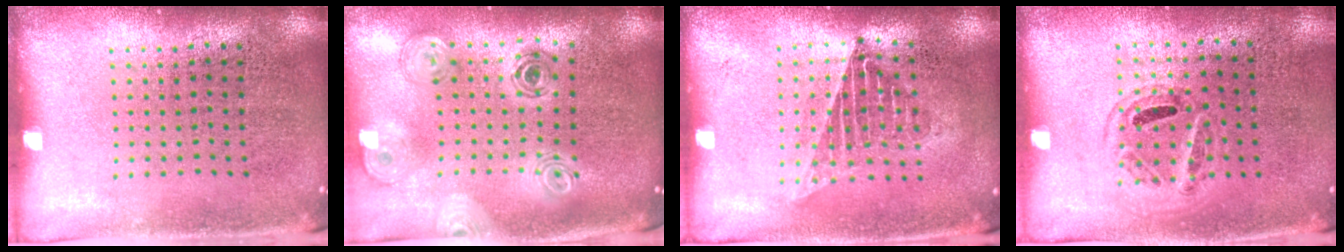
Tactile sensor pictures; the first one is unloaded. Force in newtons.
{"total": 1.3, "press": 1.3, "slide": 0.4}
{"total": 1.3, "press": 1.2, "slide": 0.5}
{"total": 0.9, "press": 0.8, "slide": 0.4}